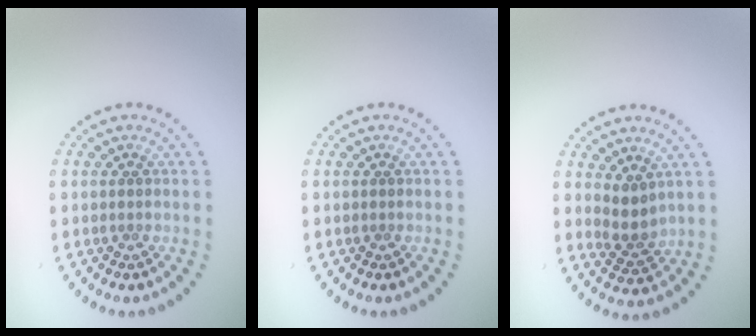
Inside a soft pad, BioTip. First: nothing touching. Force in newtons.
{"total": 0.0}
{"total": 2.3, "press": 1.9, "slide": 1.2}